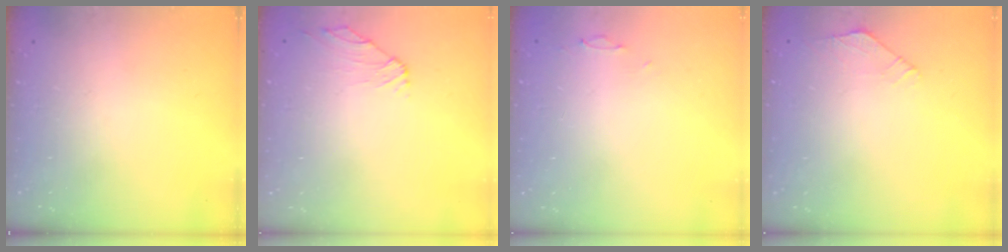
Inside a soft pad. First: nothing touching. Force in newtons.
{"total": 0.9, "press": 0.8, "slide": 0.5}
{"total": 0.0}
{"total": 2.1, "press": 2.1, "slide": 0.5}